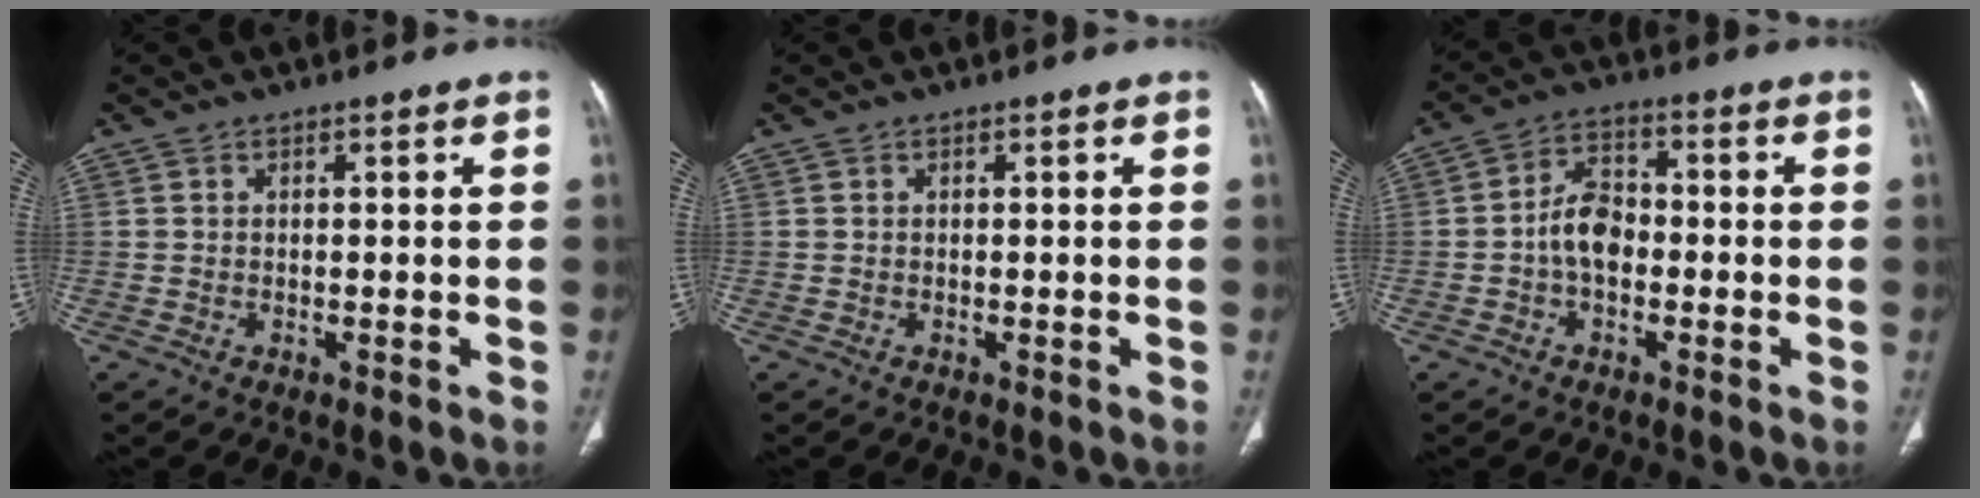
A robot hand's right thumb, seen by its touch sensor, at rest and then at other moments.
{"total": 0.0}
{"total": 6.8, "force": [-1.3, 4.5, 4.8], "torque": [-0.074, 0.025, -0.035]}